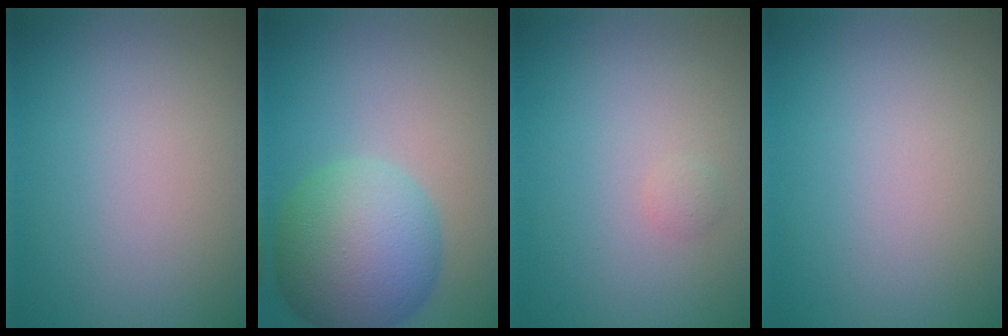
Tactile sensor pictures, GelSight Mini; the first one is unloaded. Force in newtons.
{"total": 8.7, "press": 8.7, "slide": 0.2}
{"total": 0.6, "press": 0.6, "slide": 0.0}
{"total": 0.0}